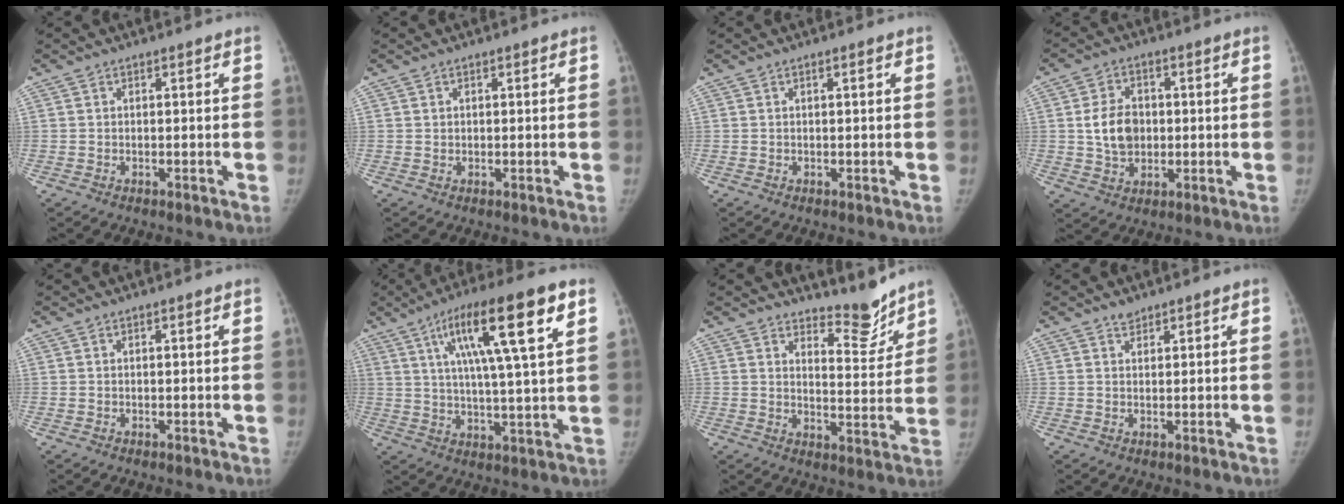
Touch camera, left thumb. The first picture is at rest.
{"total": 0.6, "force": [0.3, 0.5, -0.1], "torque": [0.011, 0.000, 0.002]}
{"total": 0.6, "force": [0.3, 0.0, 0.5], "torque": [-0.010, 0.002, 0.005]}
{"total": 8.1, "force": [0.4, 6.3, 5.2], "torque": [-0.068, 0.001, 0.010]}
{"total": 0.0}
{"total": 18.1, "force": [7.7, 2.8, 16.1], "torque": [-0.260, -0.004, 0.123]}
{"total": 7.5, "force": [7.0, 1.9, 1.9], "torque": [0.006, -0.069, 0.108]}
{"total": 1.4, "force": [1.2, 0.8, 0.2], "torque": [0.011, -0.009, 0.018]}